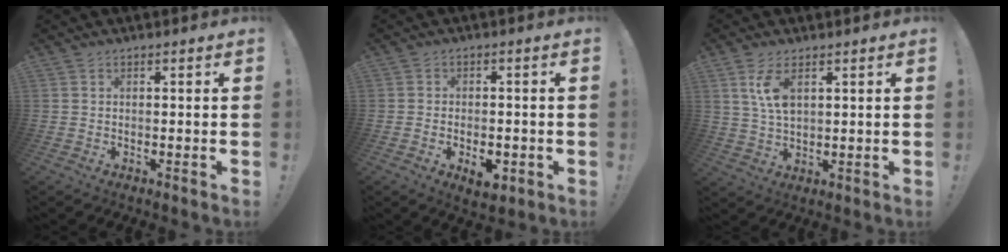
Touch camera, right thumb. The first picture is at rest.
{"total": 5.9, "force": [-2.5, 3.0, 4.4], "torque": [-0.056, 0.009, -0.038]}
{"total": 7.2, "force": [3.1, 3.0, 5.7], "torque": [-0.114, -0.008, 0.053]}